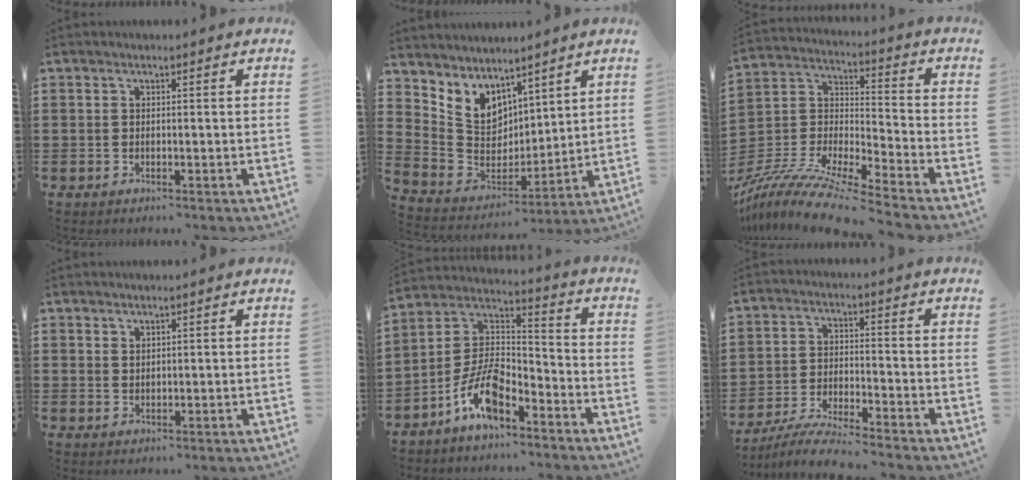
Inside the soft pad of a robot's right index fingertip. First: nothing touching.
{"total": 6.2, "force": [4.1, 4.6, 0.8], "torque": [-0.068, -0.043, 0.076]}
{"total": 10.5, "force": [-9.3, 0.5, 4.8], "torque": [-0.102, 0.001, -0.193]}
{"total": 1.4, "force": [1.4, 0.5, 0.1], "torque": [-0.003, 0.002, 0.026]}
{"total": 10.0, "force": [-6.8, 3.9, 6.1], "torque": [-0.138, 0.004, -0.135]}
{"total": 5.3, "force": [-5.0, -0.2, 1.6], "torque": [-0.041, -0.011, -0.101]}